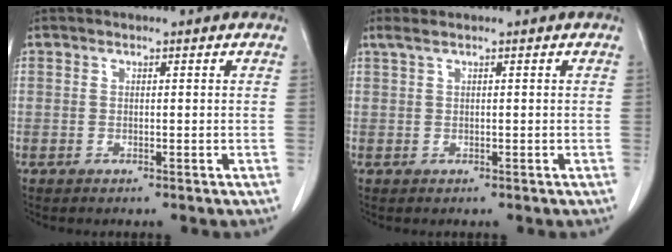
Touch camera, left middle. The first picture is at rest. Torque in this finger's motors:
{"motor_torque": [0.71, -0.75, 0.00, 0.01]}